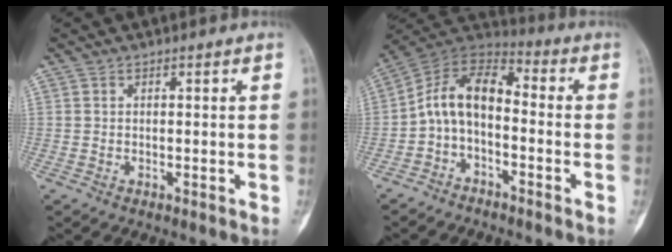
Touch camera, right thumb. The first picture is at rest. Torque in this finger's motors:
{"motor_torque": [-0.45, 0.59, 0.74, -0.70, 0.06]}